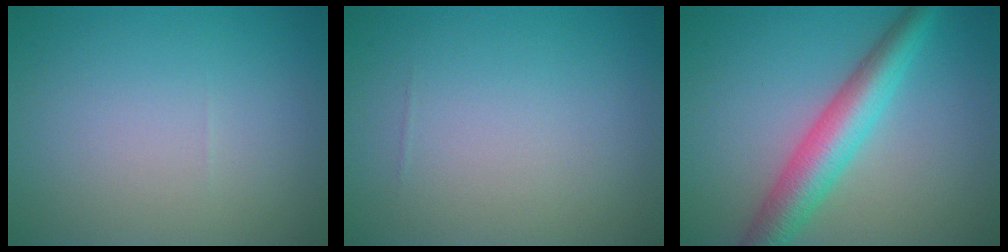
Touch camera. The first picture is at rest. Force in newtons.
{"total": 0.0}
{"total": 5.9, "press": 5.9, "slide": 0.1}